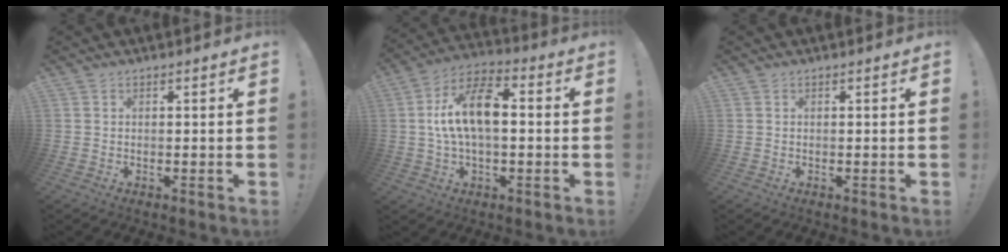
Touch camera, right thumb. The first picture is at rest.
{"total": 13.9, "force": [1.1, 7.1, 12.0], "torque": [-0.206, 0.010, 0.020]}
{"total": 0.0}